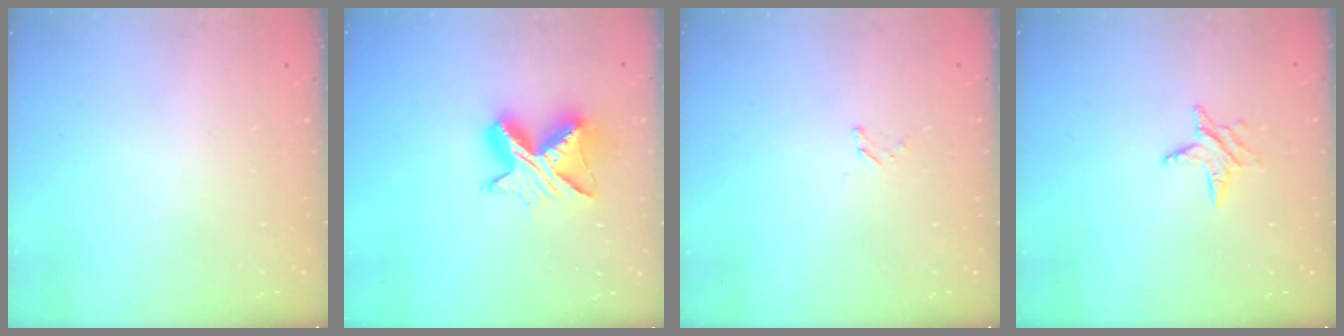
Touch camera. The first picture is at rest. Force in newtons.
{"total": 9.9, "press": 9.9, "slide": 1.0}
{"total": 1.3, "press": 1.2, "slide": 0.1}
{"total": 5.0, "press": 5.0, "slide": 0.5}